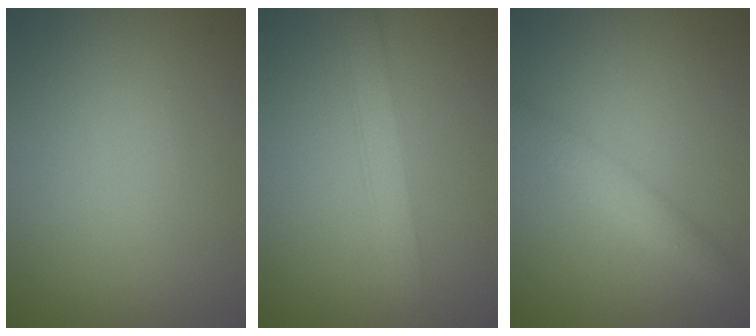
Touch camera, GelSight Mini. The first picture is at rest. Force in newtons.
{"total": 2.5, "press": 2.5, "slide": 0.0}
{"total": 2.9, "press": 2.9, "slide": 0.1}